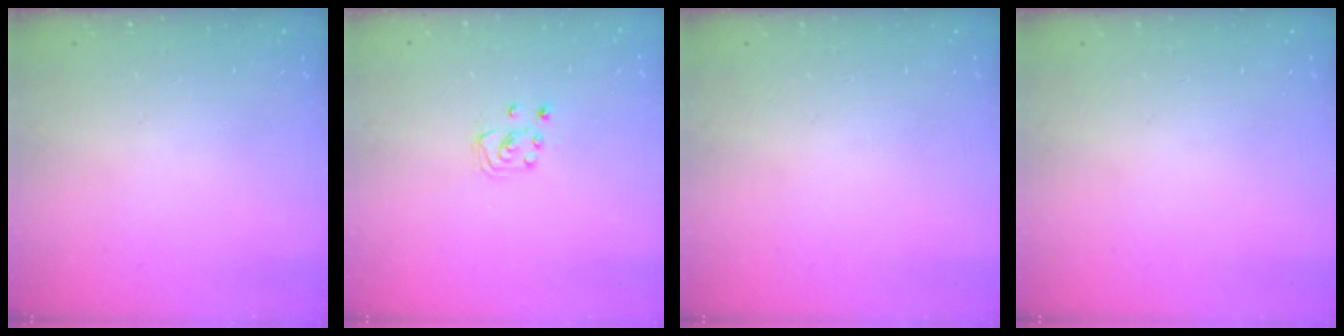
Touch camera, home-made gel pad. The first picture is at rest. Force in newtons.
{"total": 4.2, "press": 4.2, "slide": 0.3}
{"total": 0.0}
{"total": 0.0}